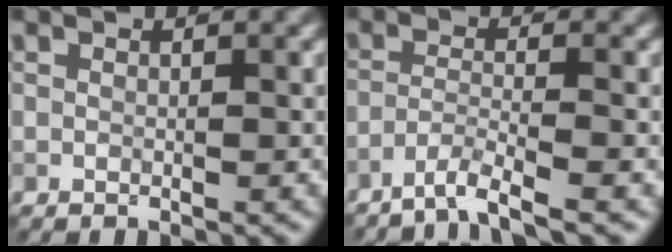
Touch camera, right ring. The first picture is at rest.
{"total": 3.1, "force": [-2.4, 0.2, 2.0], "torque": [-0.033, 0.003, -0.058]}